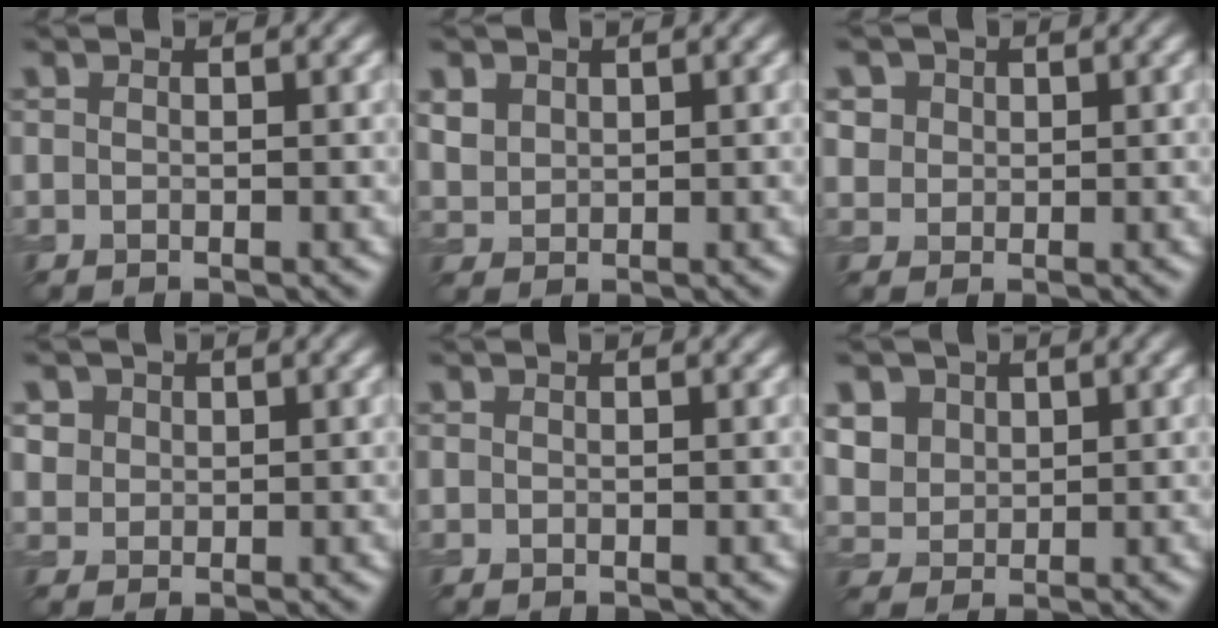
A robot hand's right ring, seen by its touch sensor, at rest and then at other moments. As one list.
[{"total": 1.9, "force": [1.0, 1.4, 0.7], "torque": [-0.019, -0.004, 0.022]}, {"total": 3.1, "force": [1.5, 2.4, 1.1], "torque": [-0.034, 0.003, 0.033]}, {"total": 2.4, "force": [1.2, 1.9, 0.8], "torque": [-0.029, -0.001, 0.033]}, {"total": 0.0}, {"total": 6.0, "force": [2.7, 4.7, 2.5], "torque": [-0.075, 0.012, 0.049]}]